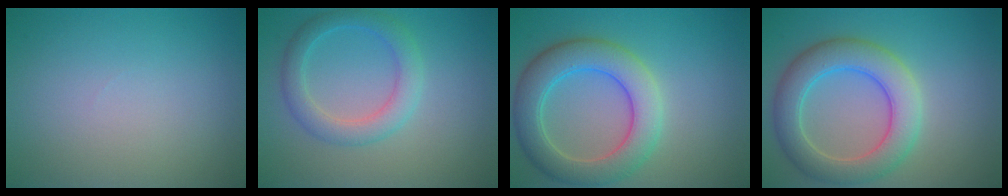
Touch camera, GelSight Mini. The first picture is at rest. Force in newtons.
{"total": 3.4, "press": 3.4, "slide": 0.2}
{"total": 6.6, "press": 6.6, "slide": 0.3}
{"total": 6.1, "press": 6.1, "slide": 0.4}